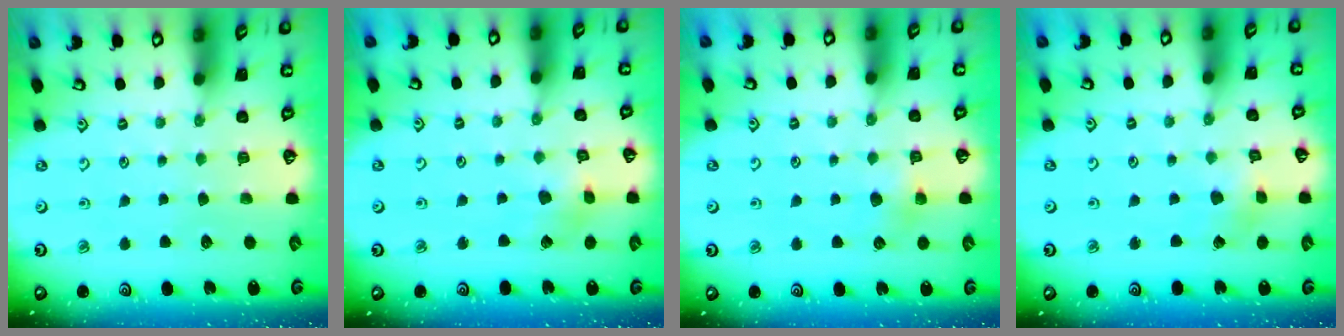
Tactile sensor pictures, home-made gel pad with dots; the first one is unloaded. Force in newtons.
{"total": 4.5, "press": 4.5, "slide": 0.6}
{"total": 4.4, "press": 4.3, "slide": 0.9}
{"total": 2.7, "press": 2.7, "slide": 0.3}